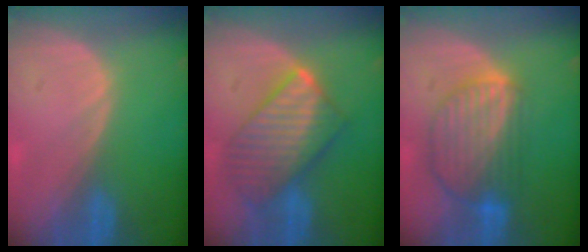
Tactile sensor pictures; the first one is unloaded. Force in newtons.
{"total": 9.6, "press": 9.5, "slide": 0.8}
{"total": 9.1, "press": 7.8, "slide": 4.7}